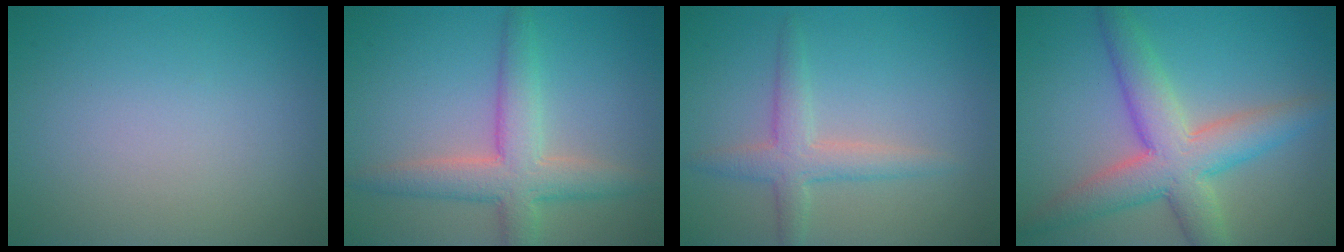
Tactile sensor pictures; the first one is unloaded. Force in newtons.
{"total": 5.2, "press": 5.1, "slide": 0.3}
{"total": 3.0, "press": 3.0, "slide": 0.1}
{"total": 6.9, "press": 6.9, "slide": 0.4}